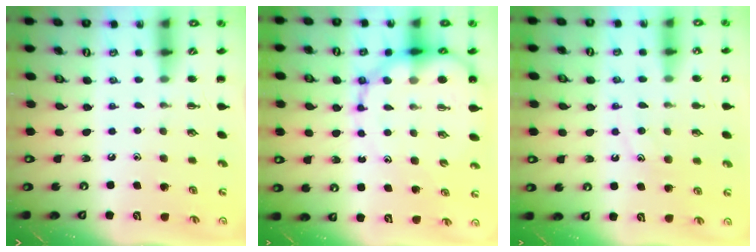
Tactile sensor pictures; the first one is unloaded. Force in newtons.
{"total": 14.0, "press": 13.5, "slide": 3.7}
{"total": 10.1, "press": 10.1, "slide": 0.8}